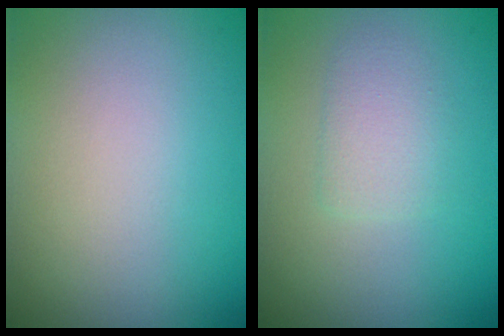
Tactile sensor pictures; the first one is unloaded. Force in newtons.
{"total": 1.7, "press": 1.7, "slide": 0.3}